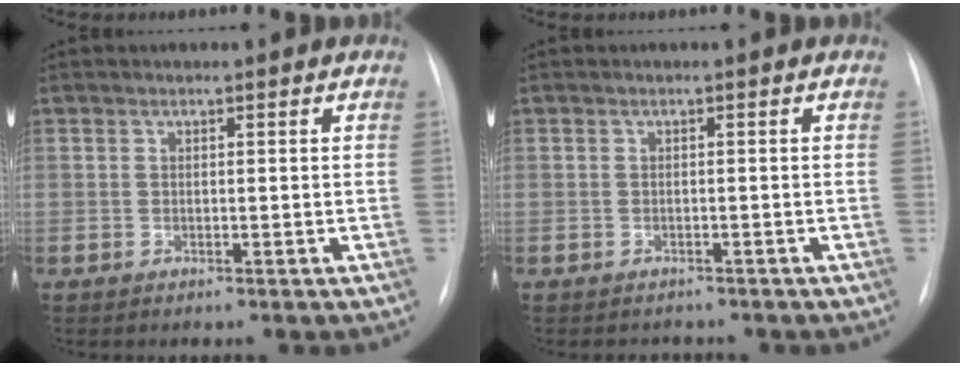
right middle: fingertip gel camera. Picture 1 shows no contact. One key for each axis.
{"total": 1.7, "fx": -1.5, "fy": 0.7, "fz": -0.1, "tx": 0.001, "ty": -0.001, "tz": -0.020}